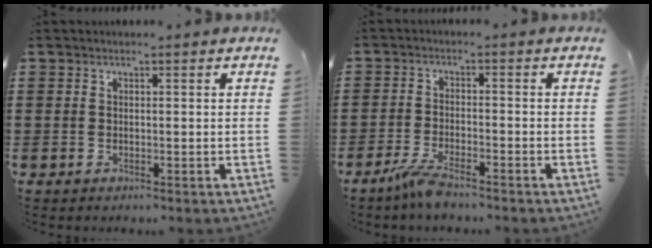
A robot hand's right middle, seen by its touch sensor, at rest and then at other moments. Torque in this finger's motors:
{"motor_torque": [1.17, -0.85, 0.29, 0.07]}